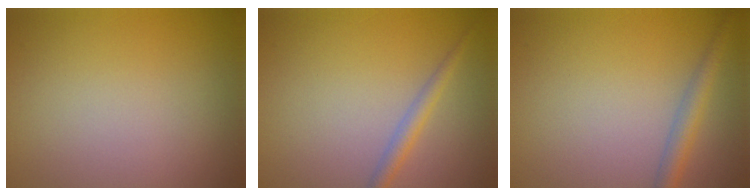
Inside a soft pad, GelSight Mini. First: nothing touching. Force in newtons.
{"total": 1.7, "press": 1.7, "slide": 0.1}
{"total": 2.4, "press": 2.4, "slide": 0.1}